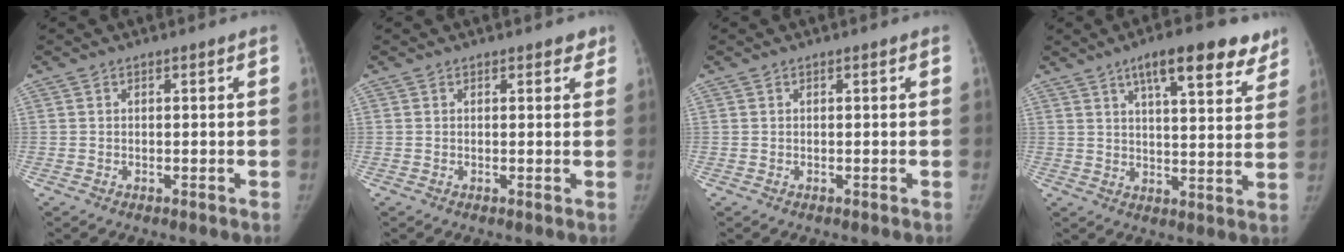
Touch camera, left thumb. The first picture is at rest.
{"total": 1.8, "force": [1.3, 0.9, 0.7], "torque": [0.012, -0.005, 0.009]}
{"total": 0.0}
{"total": 14.5, "force": [9.2, 4.5, 10.2], "torque": [-0.108, -0.033, 0.131]}